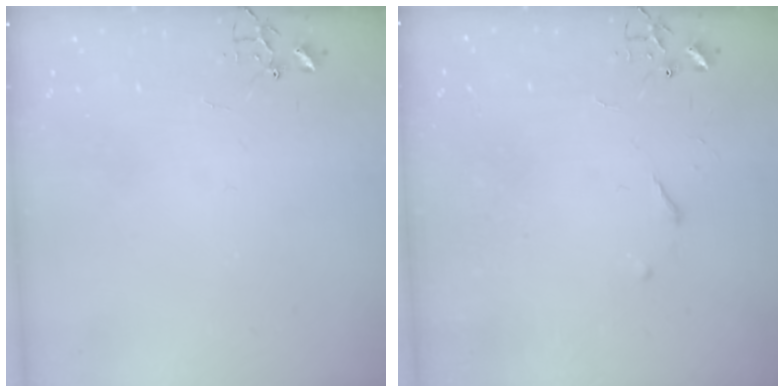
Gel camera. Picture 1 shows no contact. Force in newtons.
{"total": 3.9, "press": 3.9, "slide": 0.5}